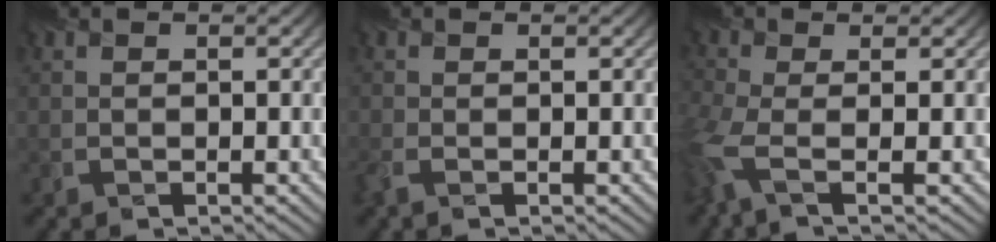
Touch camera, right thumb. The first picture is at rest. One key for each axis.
{"total": 1.2, "fx": -0.7, "fy": 0.3, "fz": 0.9, "tx": -0.031, "ty": -0.008, "tz": -0.021}
{"total": 4.9, "fx": -1.7, "fy": 1.6, "fz": 4.3, "tx": -0.120, "ty": -0.016, "tz": -0.043}